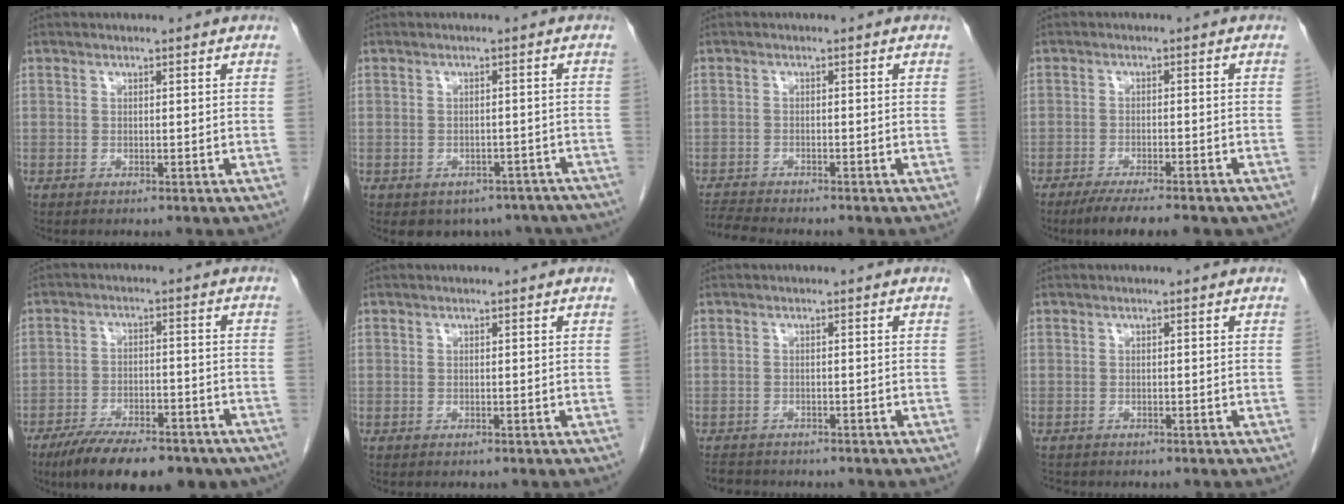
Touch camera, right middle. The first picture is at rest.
{"total": 10.5, "force": [-8.1, 6.1, 2.6], "torque": [-0.022, 0.003, -0.082]}
{"total": 3.9, "force": [-3.8, -0.4, 0.7], "torque": [-0.015, -0.017, -0.067]}
{"total": 10.2, "force": [-8.2, 2.0, 5.8], "torque": [-0.075, -0.011, -0.110]}
{"total": 17.5, "force": [-13.2, 5.8, 9.8], "torque": [-0.126, 0.003, -0.196]}
{"total": 0.0}
{"total": 3.5, "force": [-3.2, 1.3, 0.6], "torque": [-0.010, -0.007, -0.050]}
{"total": 1.1, "force": [-1.0, 0.5, 0.1], "torque": [-0.008, -0.003, -0.018]}